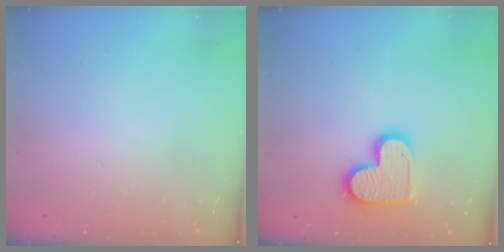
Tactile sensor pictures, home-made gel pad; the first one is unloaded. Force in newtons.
{"total": 14.3, "press": 14.3, "slide": 1.1}